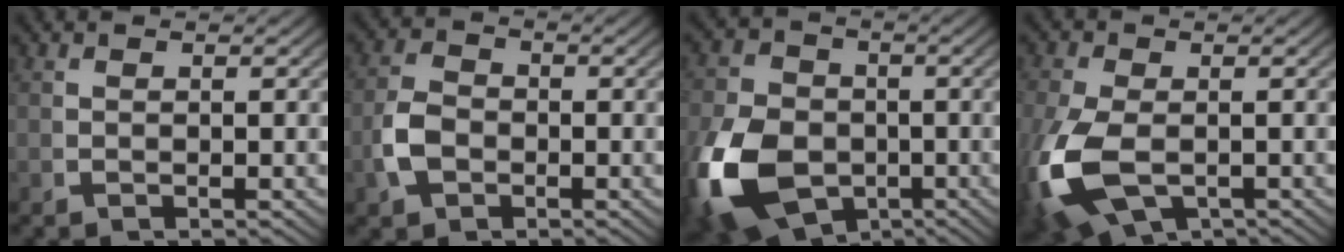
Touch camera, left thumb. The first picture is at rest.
{"total": 3.5, "force": [-1.0, 2.7, 2.1], "torque": [-0.052, -0.007, -0.016]}
{"total": 12.2, "force": [-4.0, 8.9, 7.4], "torque": [-0.161, -0.052, -0.050]}
{"total": 8.3, "force": [-2.6, 5.4, 5.8], "torque": [-0.161, -0.041, -0.022]}